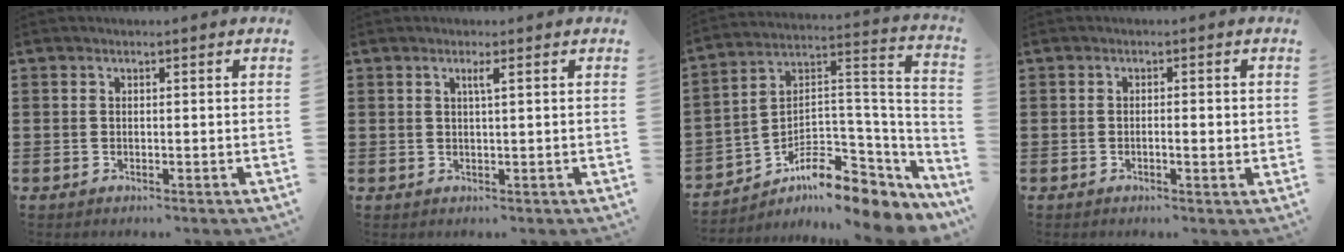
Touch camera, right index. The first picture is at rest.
{"total": 1.3, "force": [0.5, -0.1, 1.2], "torque": [-0.022, -0.001, 0.007]}
{"total": 8.5, "force": [-5.6, 4.0, 5.0], "torque": [-0.092, -0.003, -0.103]}
{"total": 1.8, "force": [-0.4, 0.2, 1.7], "torque": [-0.029, -0.001, -0.007]}